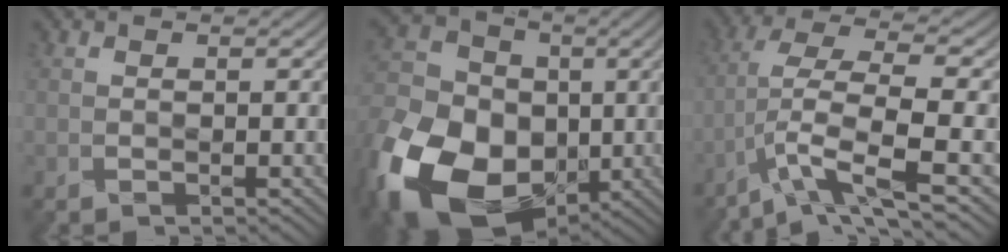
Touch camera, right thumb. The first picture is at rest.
{"total": 20.6, "force": [-7.2, 15.7, 11.3], "torque": [-0.285, -0.038, -0.123]}
{"total": 9.6, "force": [-4.2, 2.5, 8.3], "torque": [-0.161, -0.001, -0.072]}